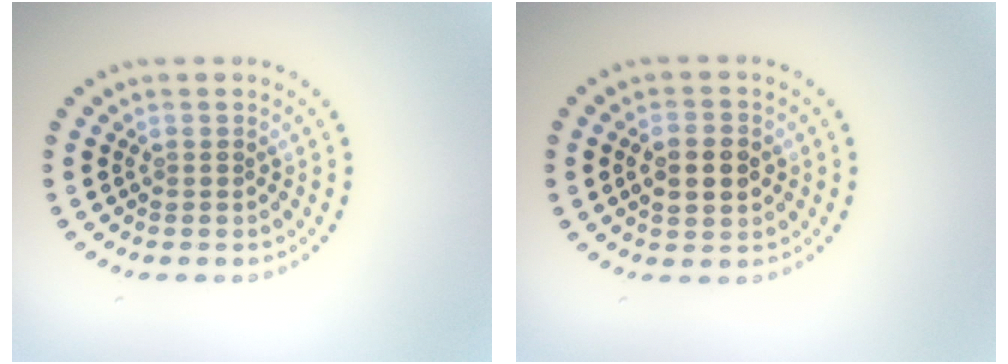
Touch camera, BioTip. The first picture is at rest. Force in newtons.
{"total": 4.0, "press": 4.0, "slide": 0.2}